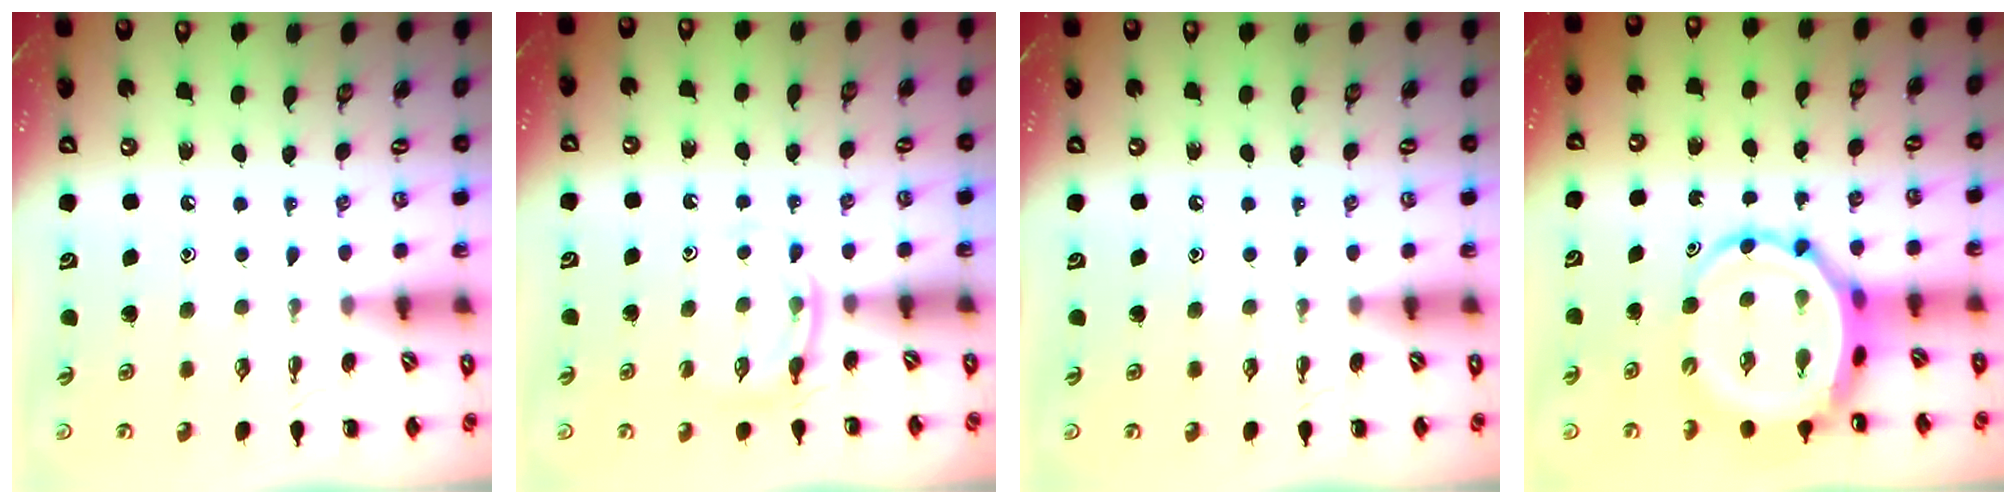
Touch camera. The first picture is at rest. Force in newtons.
{"total": 4.8, "press": 4.6, "slide": 1.3}
{"total": 0.0}
{"total": 8.0, "press": 7.6, "slide": 2.7}